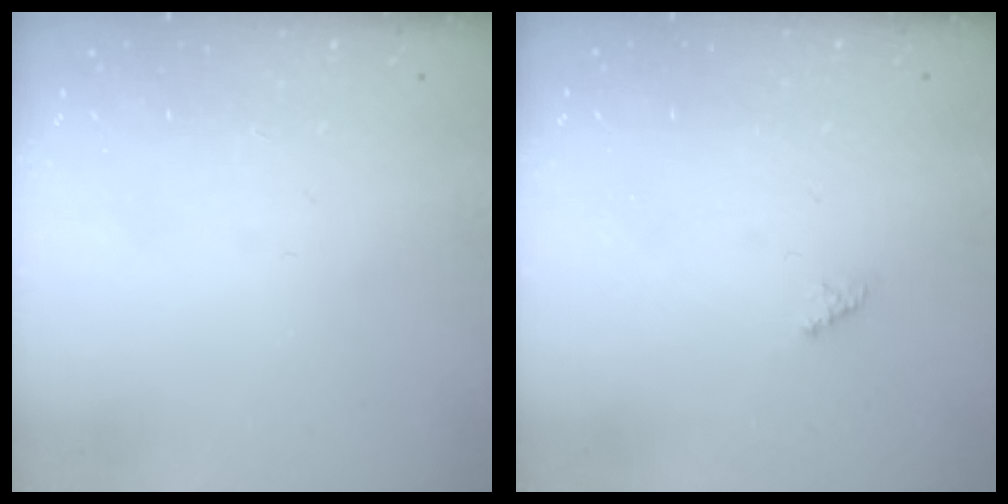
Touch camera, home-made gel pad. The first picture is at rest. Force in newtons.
{"total": 1.5, "press": 1.4, "slide": 0.4}